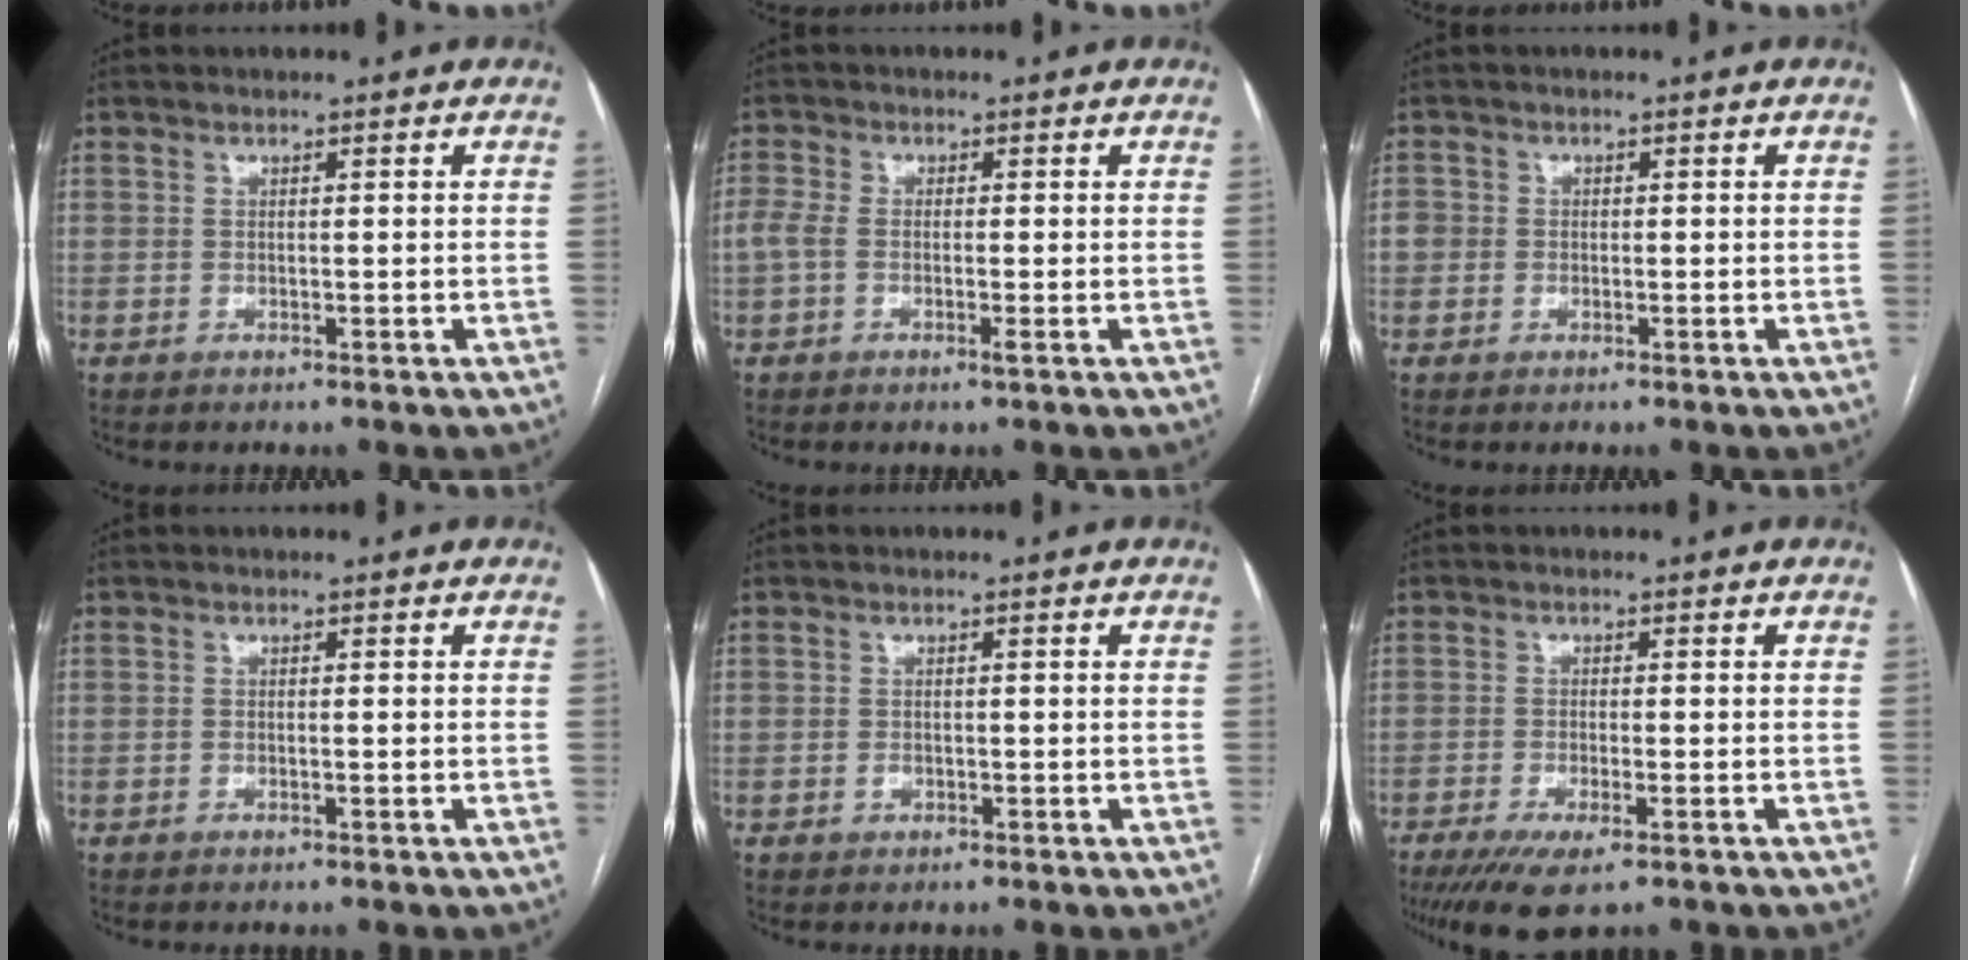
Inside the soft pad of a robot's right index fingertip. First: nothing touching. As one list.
[{"total": 3.4, "force": [-0.9, 1.2, 3.0], "torque": [-0.068, 0.005, -0.020]}, {"total": 2.6, "force": [-0.2, 2.4, 0.8], "torque": [-0.014, 0.012, -0.001]}, {"total": 0.0}, {"total": 0.8, "force": [-0.4, 0.6, 0.4], "torque": [-0.008, 0.001, -0.005]}, {"total": 7.5, "force": [-5.0, 1.7, 5.3], "torque": [-0.089, -0.017, -0.081]}]